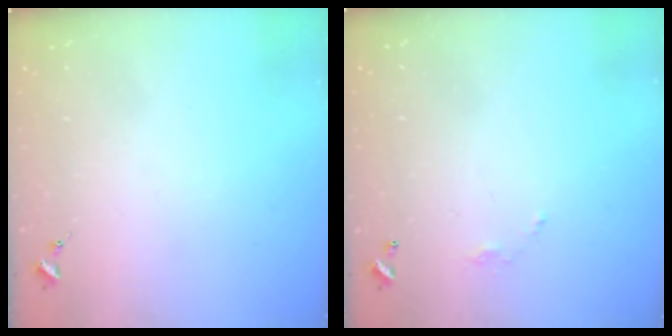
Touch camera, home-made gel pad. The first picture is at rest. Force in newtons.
{"total": 3.9, "press": 3.9, "slide": 0.1}